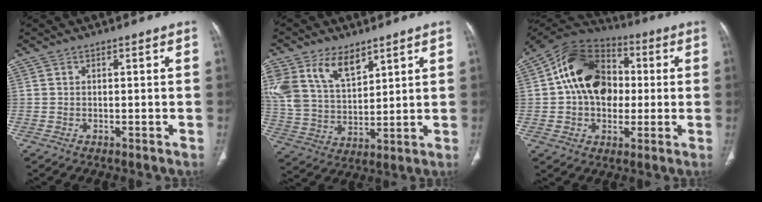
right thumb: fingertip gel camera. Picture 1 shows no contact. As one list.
[{"total": 14.6, "force": [8.2, 8.4, 8.6], "torque": [-0.155, -0.023, 0.170]}, {"total": 18.1, "force": [1.5, 13.4, 12.2], "torque": [-0.169, 0.027, 0.016]}]